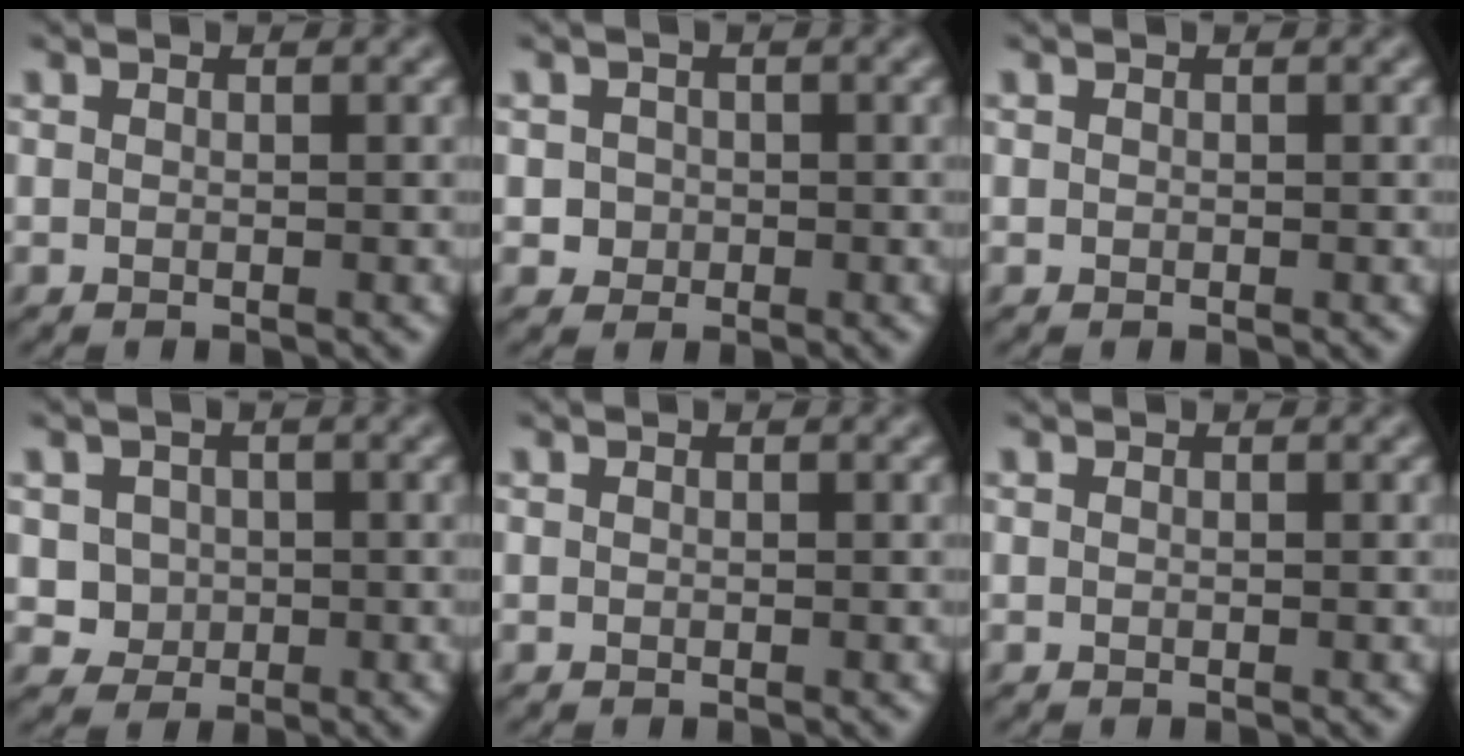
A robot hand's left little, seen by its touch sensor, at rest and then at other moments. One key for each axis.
{"total": 1.4, "fx": -0.1, "fy": 1.4, "fz": 0.3, "tx": 0.001, "ty": -0.002, "tz": 0.008}
{"total": 0.0}
{"total": 2.5, "fx": 0.3, "fy": 2.3, "fz": 0.9, "tx": -0.020, "ty": -0.005, "tz": 0.017}
{"total": 0.0}
{"total": 0.0}